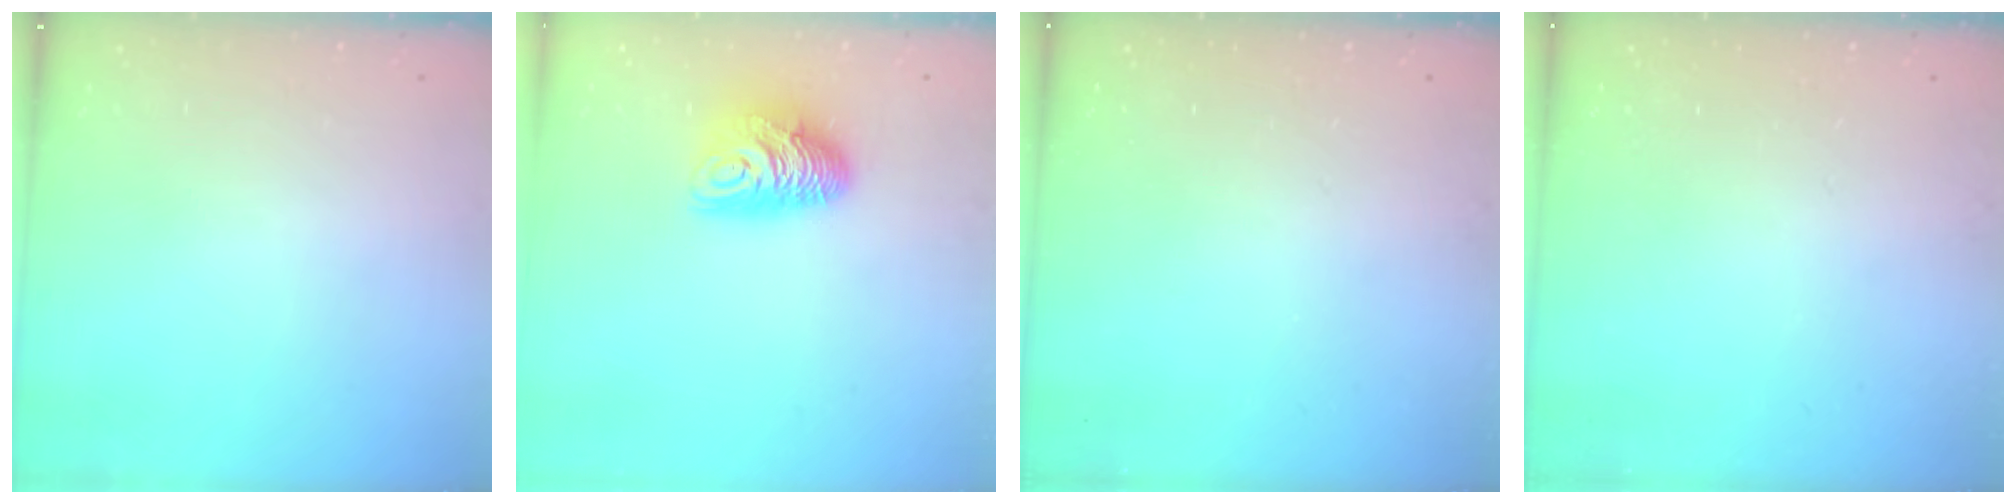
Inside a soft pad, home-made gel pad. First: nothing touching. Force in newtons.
{"total": 10.3, "press": 10.3, "slide": 0.4}
{"total": 0.0}
{"total": 0.0}